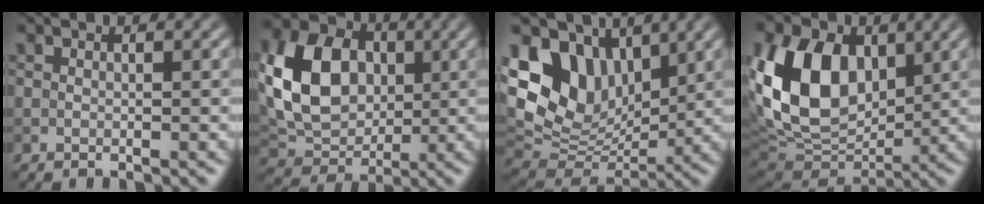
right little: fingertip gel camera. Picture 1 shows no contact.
{"total": 9.5, "force": [1.2, 7.1, 6.3], "torque": [-0.130, 0.008, 0.022]}
{"total": 10.9, "force": [4.9, 7.5, 6.3], "torque": [-0.136, 0.010, 0.090]}
{"total": 13.4, "force": [2.5, 9.2, 9.4], "torque": [-0.208, 0.007, 0.038]}